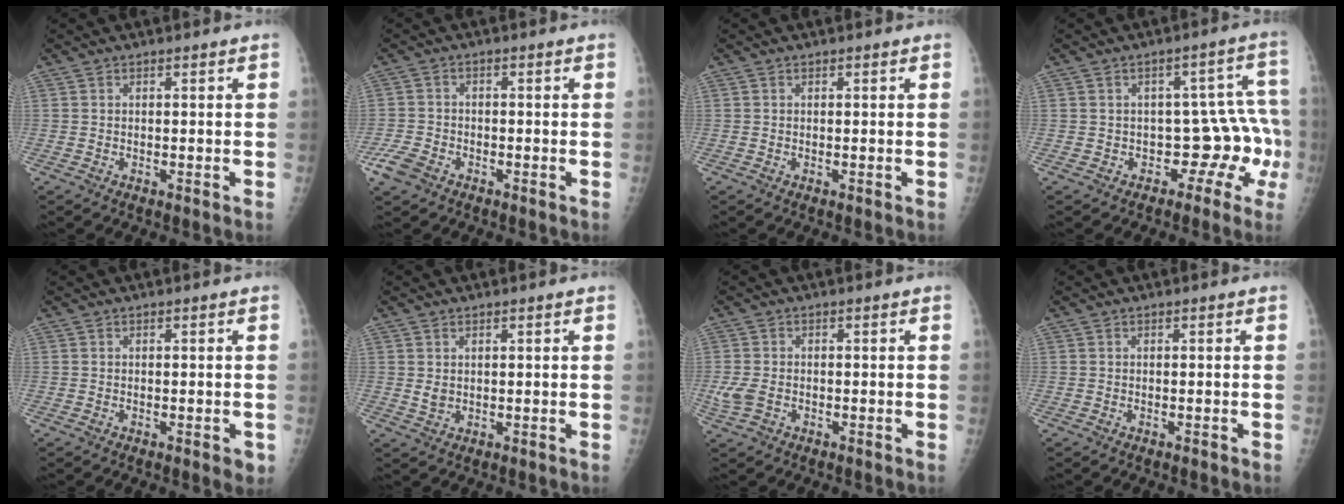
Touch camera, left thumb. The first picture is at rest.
{"total": 4.7, "force": [-2.8, 3.0, 2.3], "torque": [-0.053, 0.009, -0.052]}
{"total": 0.0}
{"total": 8.3, "force": [-3.1, 5.6, 5.2], "torque": [-0.012, 0.056, -0.037]}
{"total": 2.0, "force": [-0.7, 0.8, 1.6], "torque": [-0.012, -0.001, -0.006]}
{"total": 1.7, "force": [0.6, 1.1, 1.2], "torque": [-0.017, -0.007, 0.016]}
{"total": 3.4, "force": [-1.0, 2.4, 2.2], "torque": [-0.057, 0.005, -0.018]}
{"total": 0.0}